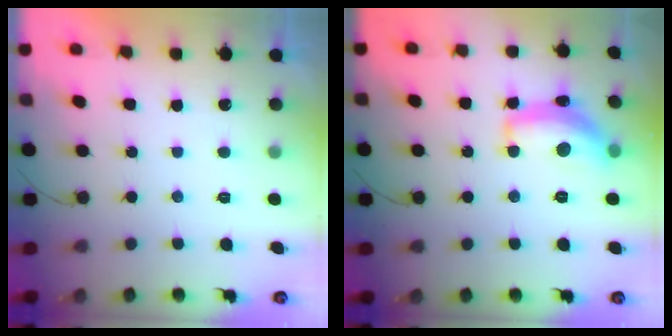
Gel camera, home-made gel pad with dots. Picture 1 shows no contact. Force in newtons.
{"total": 14.1, "press": 14.1, "slide": 0.5}